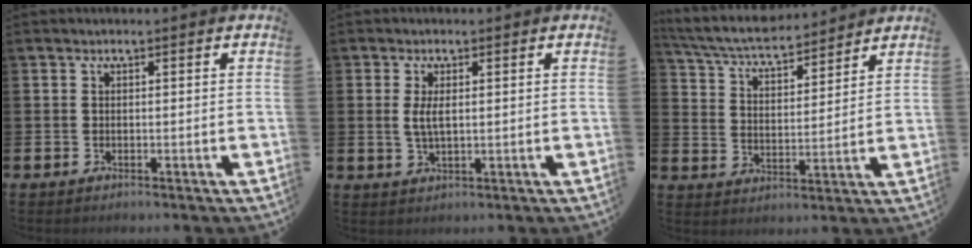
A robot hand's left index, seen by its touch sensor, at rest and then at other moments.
{"total": 2.7, "force": [0.6, 1.0, 2.4], "torque": [-0.041, 0.002, 0.007]}
{"total": 6.2, "force": [5.9, 1.0, 1.8], "torque": [-0.058, -0.041, 0.100]}